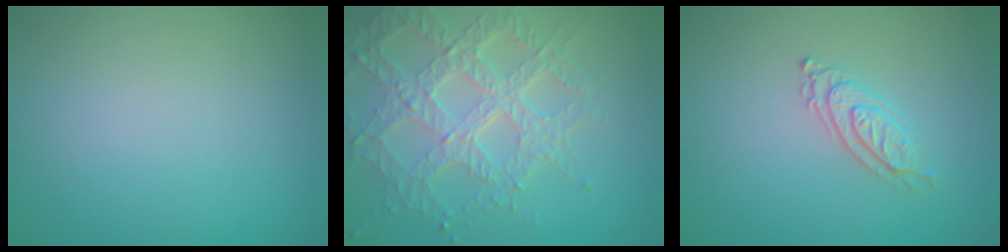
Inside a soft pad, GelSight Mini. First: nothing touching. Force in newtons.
{"total": 7.0, "press": 5.2, "slide": 4.7}
{"total": 2.4, "press": 2.0, "slide": 1.4}